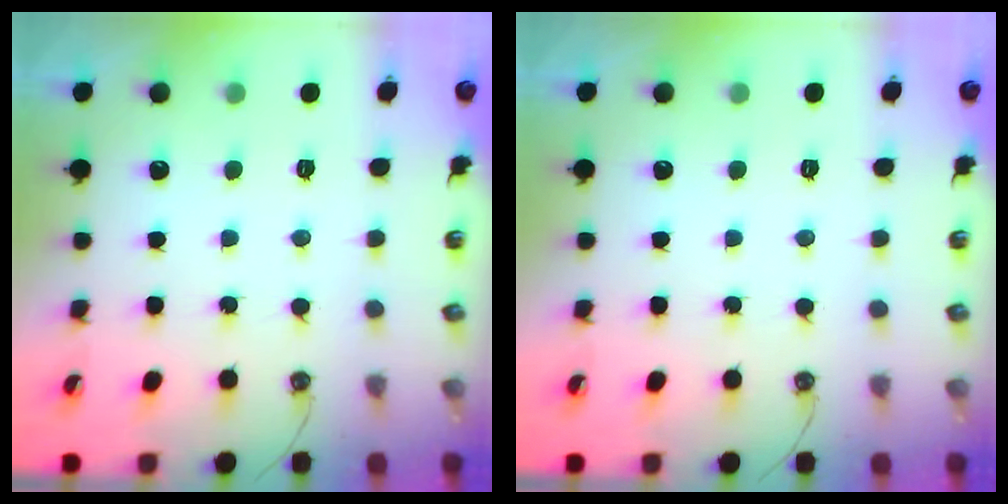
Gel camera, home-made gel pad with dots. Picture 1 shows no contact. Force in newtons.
{"total": 0.0}